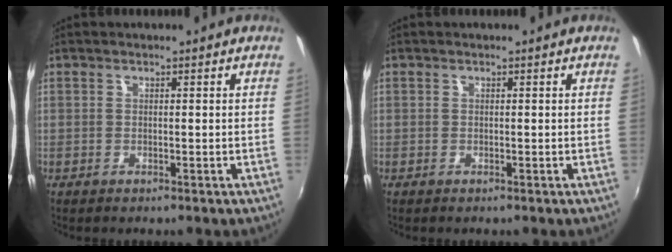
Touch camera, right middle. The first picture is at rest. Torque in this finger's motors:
{"motor_torque": [0.48, -0.58, 0.01, 0.01]}